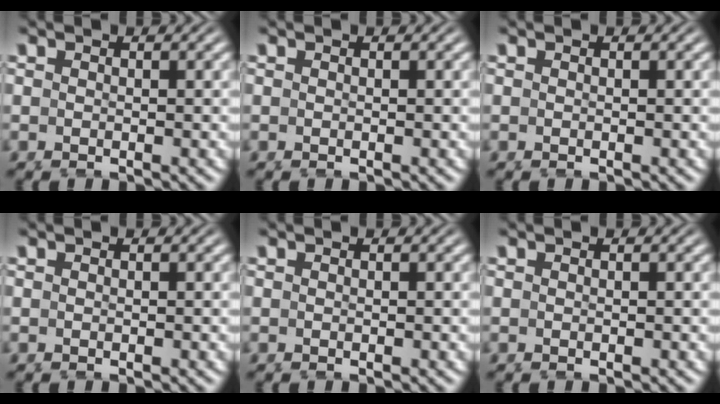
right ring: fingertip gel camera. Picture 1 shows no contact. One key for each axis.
{"total": 0.0}
{"total": 0.0}
{"total": 0.0}
{"total": 0.0}
{"total": 0.0}